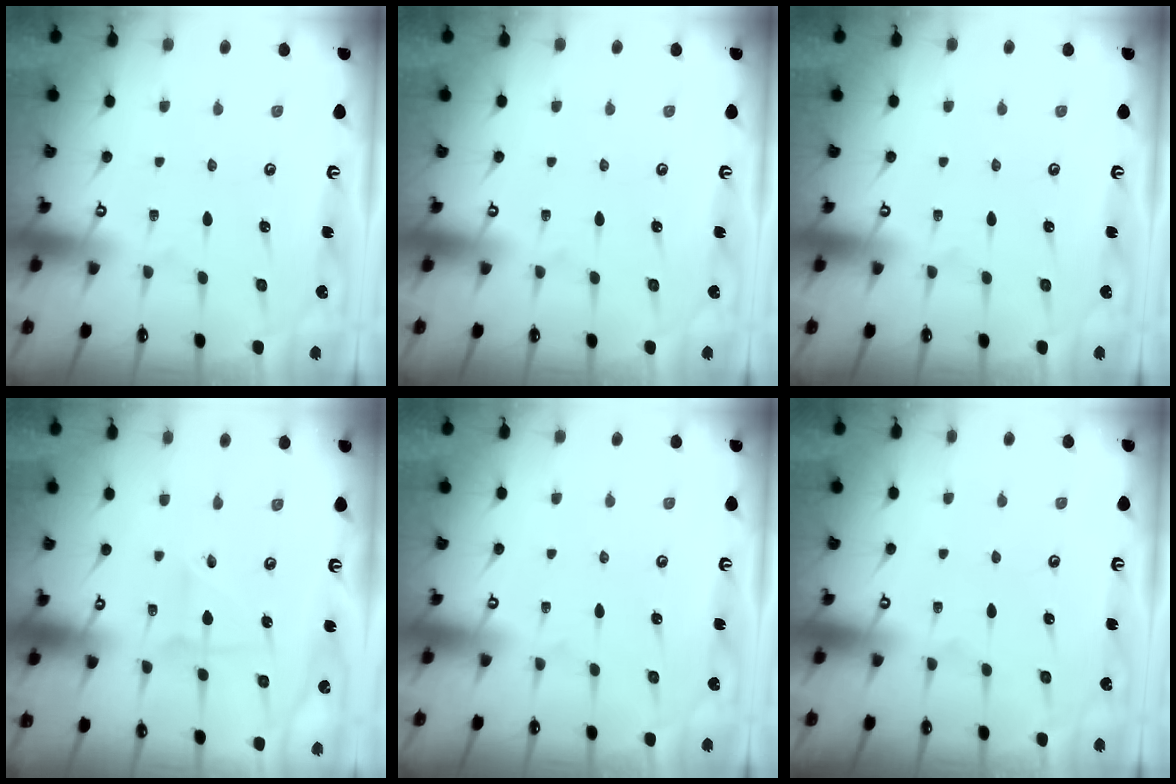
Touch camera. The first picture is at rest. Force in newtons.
{"total": 0.0}
{"total": 0.0}
{"total": 2.7, "press": 2.5, "slide": 1.0}
{"total": 0.0}
{"total": 0.0}